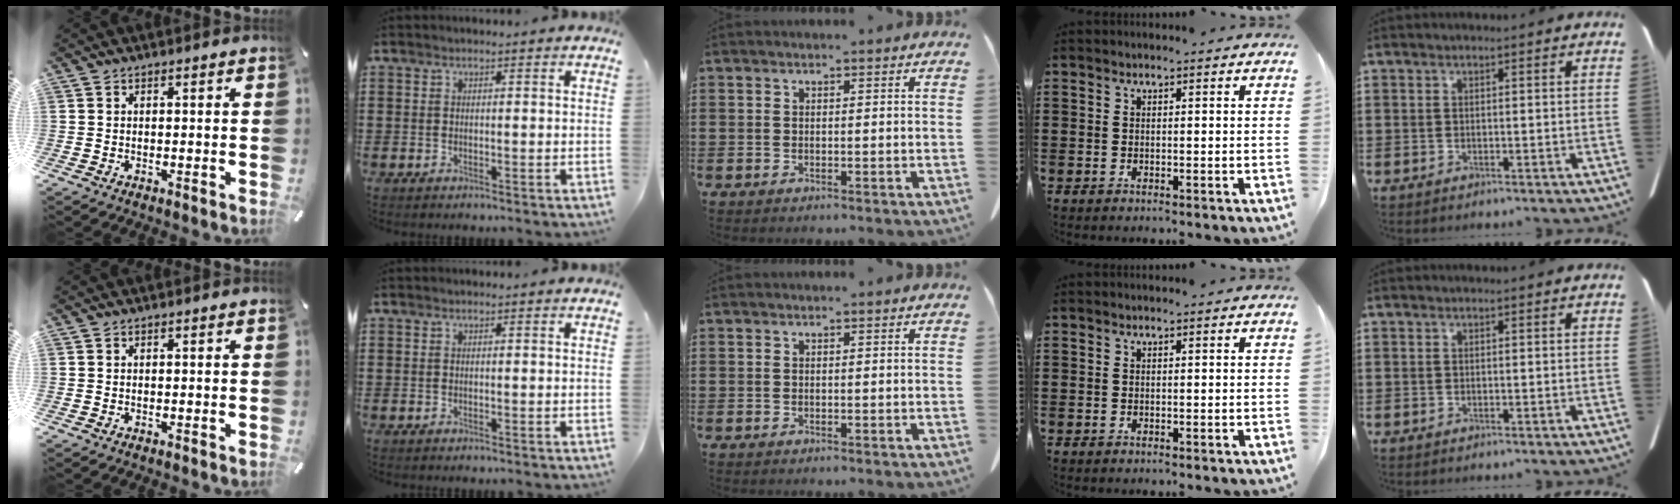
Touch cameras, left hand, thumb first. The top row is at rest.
{}